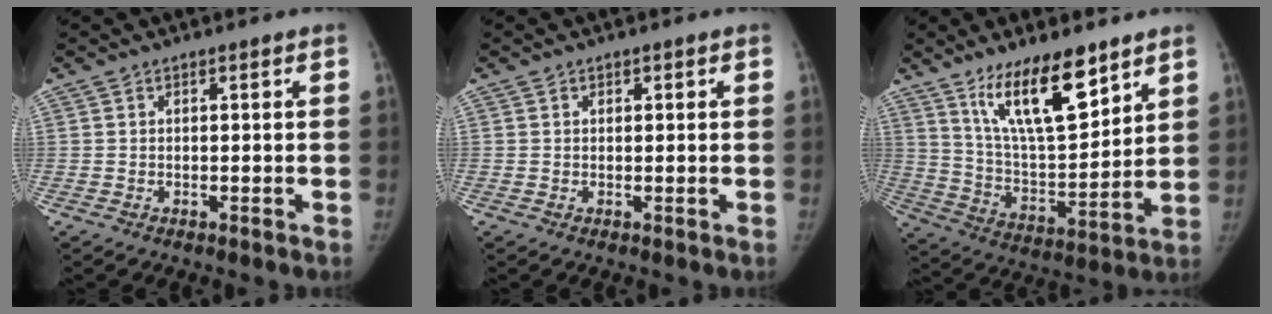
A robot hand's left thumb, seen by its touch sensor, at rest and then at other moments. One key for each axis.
{"total": 0.7, "fx": 0.3, "fy": 0.6, "fz": 0.1, "tx": 0.009, "ty": 0.000, "tz": 0.003}
{"total": 16.6, "fx": 10.6, "fy": 5.4, "fz": 11.5, "tx": -0.167, "ty": -0.064, "tz": 0.202}